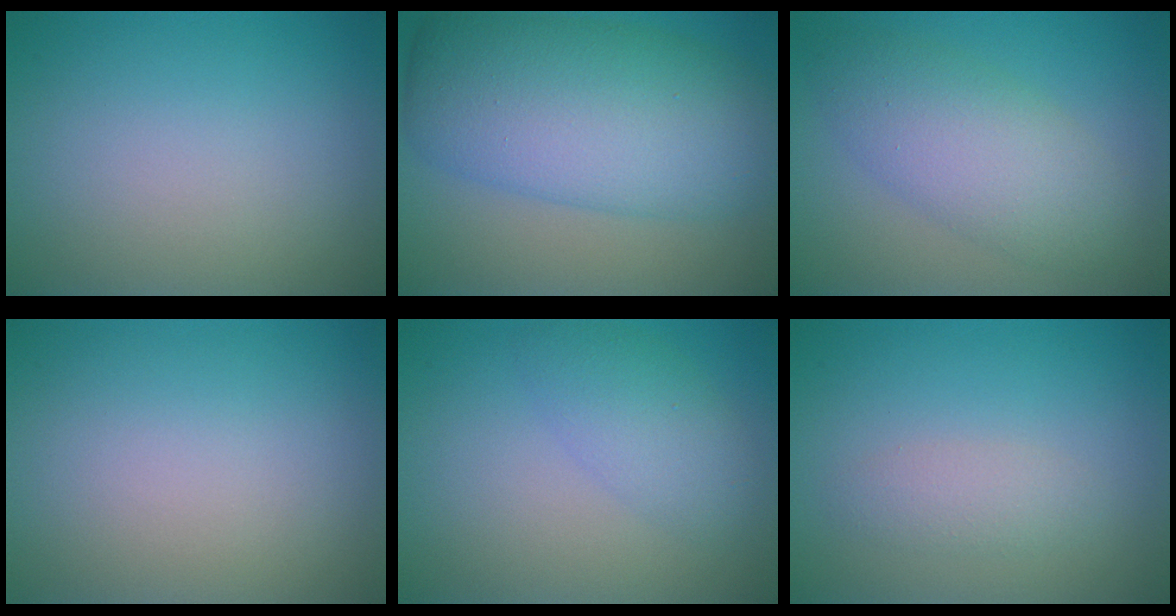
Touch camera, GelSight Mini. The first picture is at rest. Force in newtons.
{"total": 11.1, "press": 11.1, "slide": 0.2}
{"total": 5.5, "press": 5.5, "slide": 0.1}
{"total": 0.0}
{"total": 3.2, "press": 3.2, "slide": 0.2}
{"total": 1.7, "press": 1.7, "slide": 0.1}